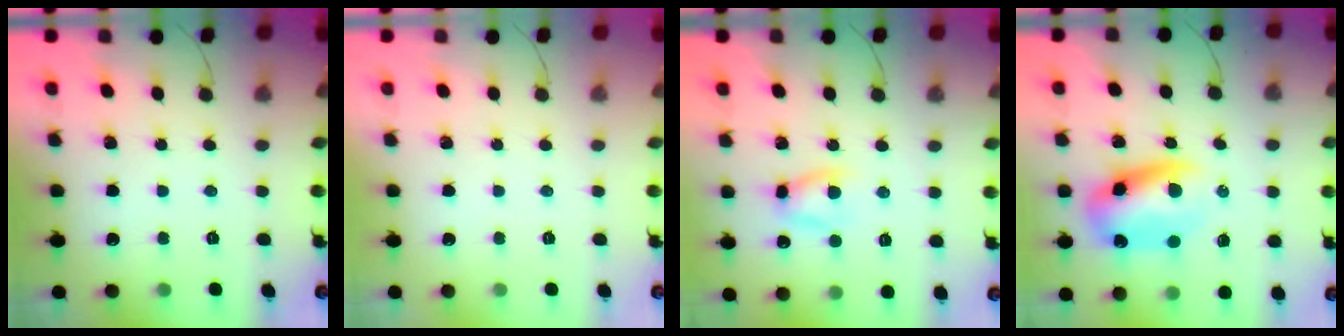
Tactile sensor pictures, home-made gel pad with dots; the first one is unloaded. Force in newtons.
{"total": 0.0}
{"total": 5.9, "press": 5.9, "slide": 0.8}
{"total": 10.6, "press": 10.3, "slide": 2.7}